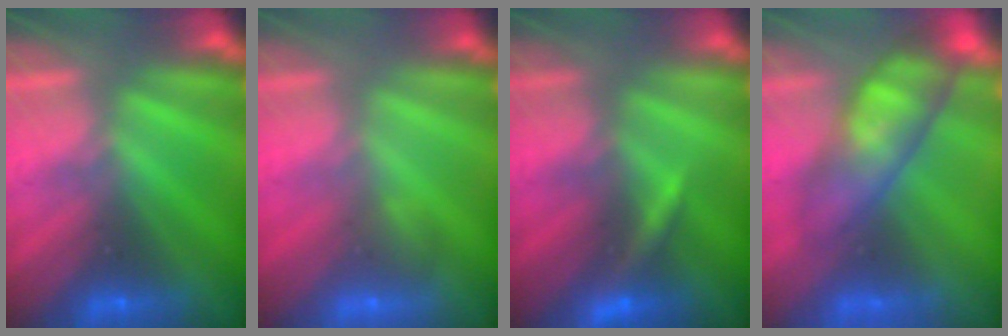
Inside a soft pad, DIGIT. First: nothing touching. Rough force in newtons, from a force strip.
{"total": 2.6}
{"total": 3.3}
{"total": 4.6}